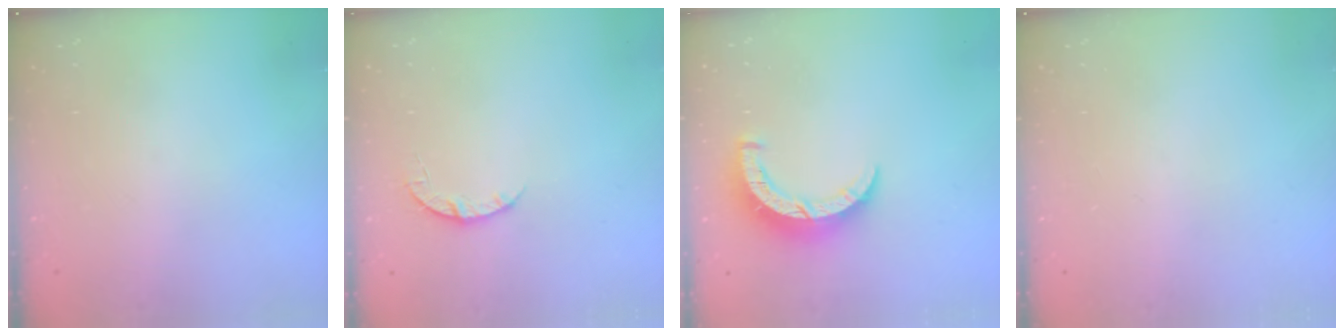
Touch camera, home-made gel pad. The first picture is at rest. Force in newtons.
{"total": 3.2, "press": 3.2, "slide": 0.5}
{"total": 8.0, "press": 8.0, "slide": 0.3}
{"total": 0.0}